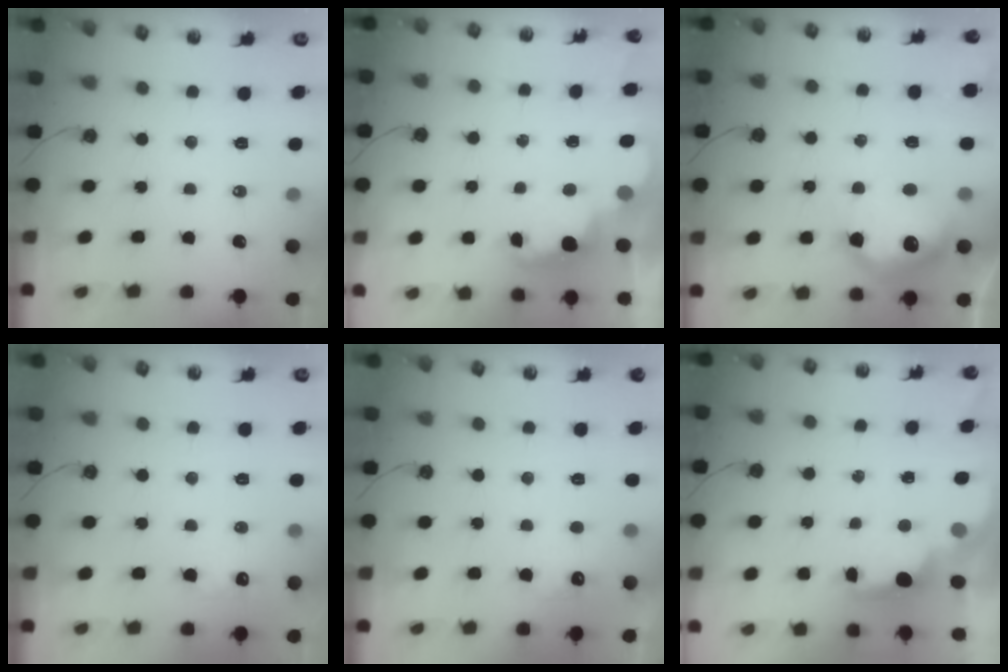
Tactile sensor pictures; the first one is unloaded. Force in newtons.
{"total": 2.4, "press": 2.3, "slide": 0.6}
{"total": 14.6, "press": 14.5, "slide": 1.3}
{"total": 5.7, "press": 5.6, "slide": 1.2}
{"total": 4.3, "press": 4.1, "slide": 1.1}
{"total": 2.0, "press": 1.9, "slide": 0.8}